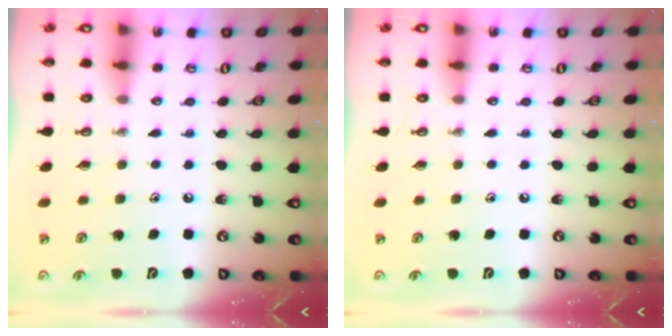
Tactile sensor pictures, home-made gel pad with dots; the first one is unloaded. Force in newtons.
{"total": 0.0}